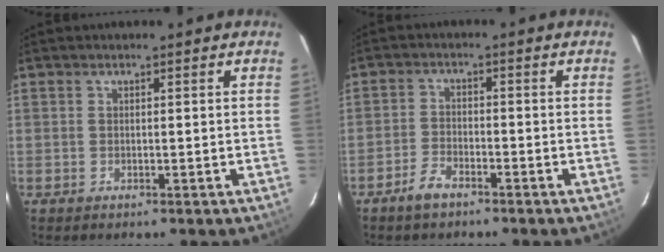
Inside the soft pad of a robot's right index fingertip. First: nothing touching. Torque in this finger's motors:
{"motor_torque": [0.20, -0.26, -0.05, 0.00]}